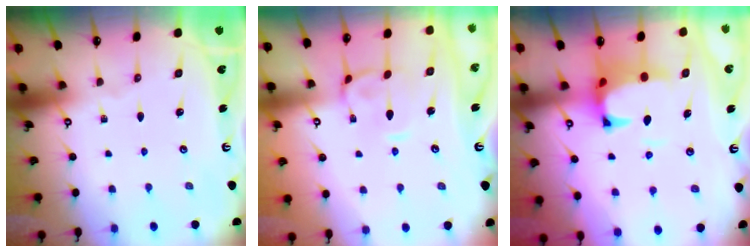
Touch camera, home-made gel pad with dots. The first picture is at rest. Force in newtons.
{"total": 2.4, "press": 2.2, "slide": 1.1}
{"total": 2.6, "press": 2.3, "slide": 1.1}